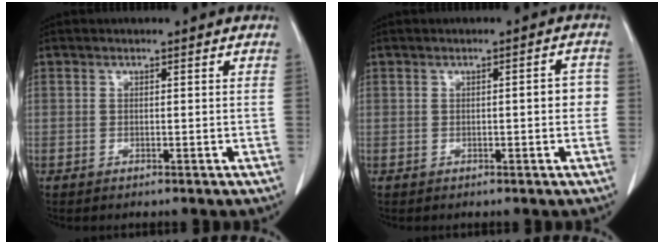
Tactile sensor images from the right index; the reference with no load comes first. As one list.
[{"total": 2.8, "force": [-0.1, 0.9, 2.7], "torque": [-0.029, 0.012, -0.002]}]